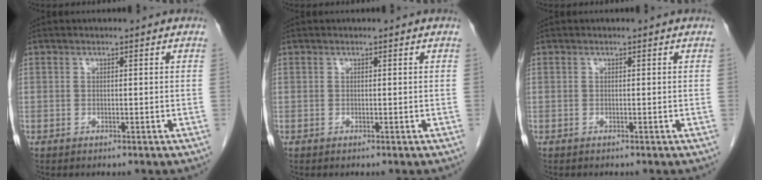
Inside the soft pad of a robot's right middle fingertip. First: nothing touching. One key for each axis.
{"total": 0.0}
{"total": 0.0}